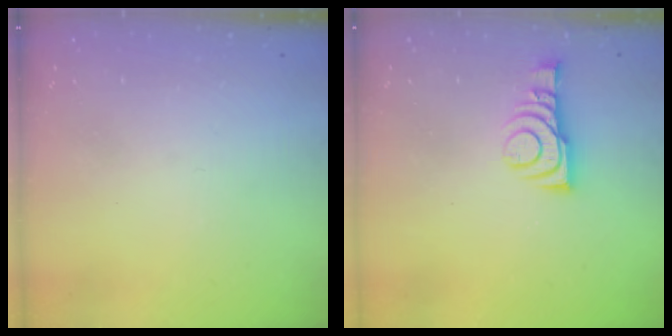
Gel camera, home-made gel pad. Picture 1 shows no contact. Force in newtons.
{"total": 9.1, "press": 9.1, "slide": 0.4}